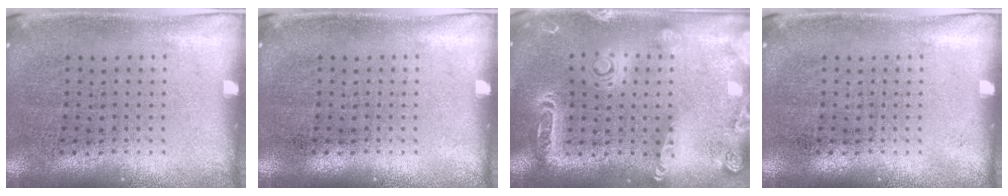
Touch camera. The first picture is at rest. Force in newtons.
{"total": 0.0}
{"total": 2.1, "press": 1.9, "slide": 0.8}
{"total": 0.0}